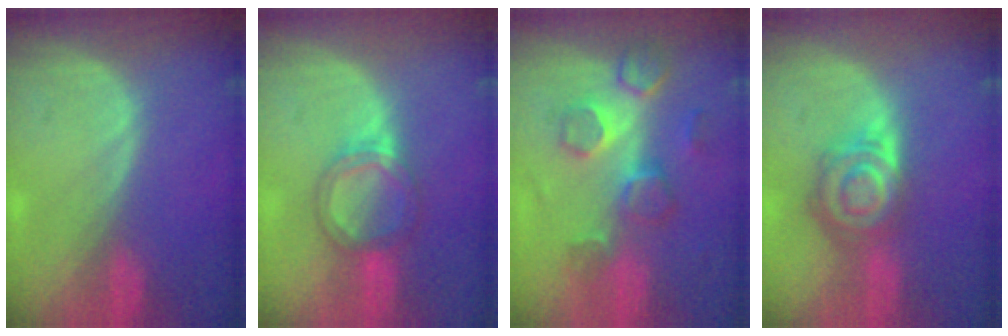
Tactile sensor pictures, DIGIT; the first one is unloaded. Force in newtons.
{"total": 5.4, "press": 5.1, "slide": 1.9}
{"total": 8.8, "press": 7.6, "slide": 4.5}
{"total": 7.8, "press": 7.0, "slide": 3.4}